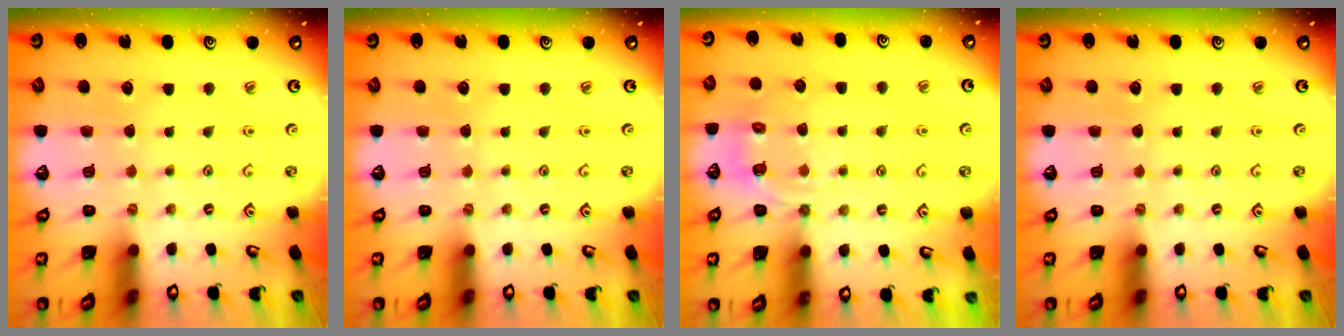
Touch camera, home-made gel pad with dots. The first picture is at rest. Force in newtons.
{"total": 0.0}
{"total": 8.6, "press": 8.5, "slide": 1.4}
{"total": 0.0}